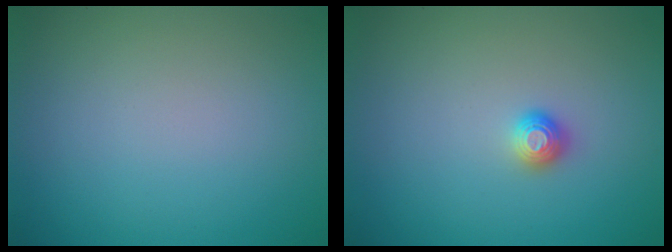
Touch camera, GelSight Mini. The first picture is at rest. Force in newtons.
{"total": 1.1, "press": 1.0, "slide": 0.2}